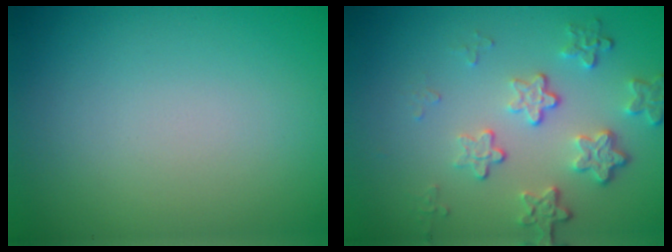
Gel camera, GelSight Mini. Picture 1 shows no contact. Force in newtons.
{"total": 4.2, "press": 3.1, "slide": 2.9}